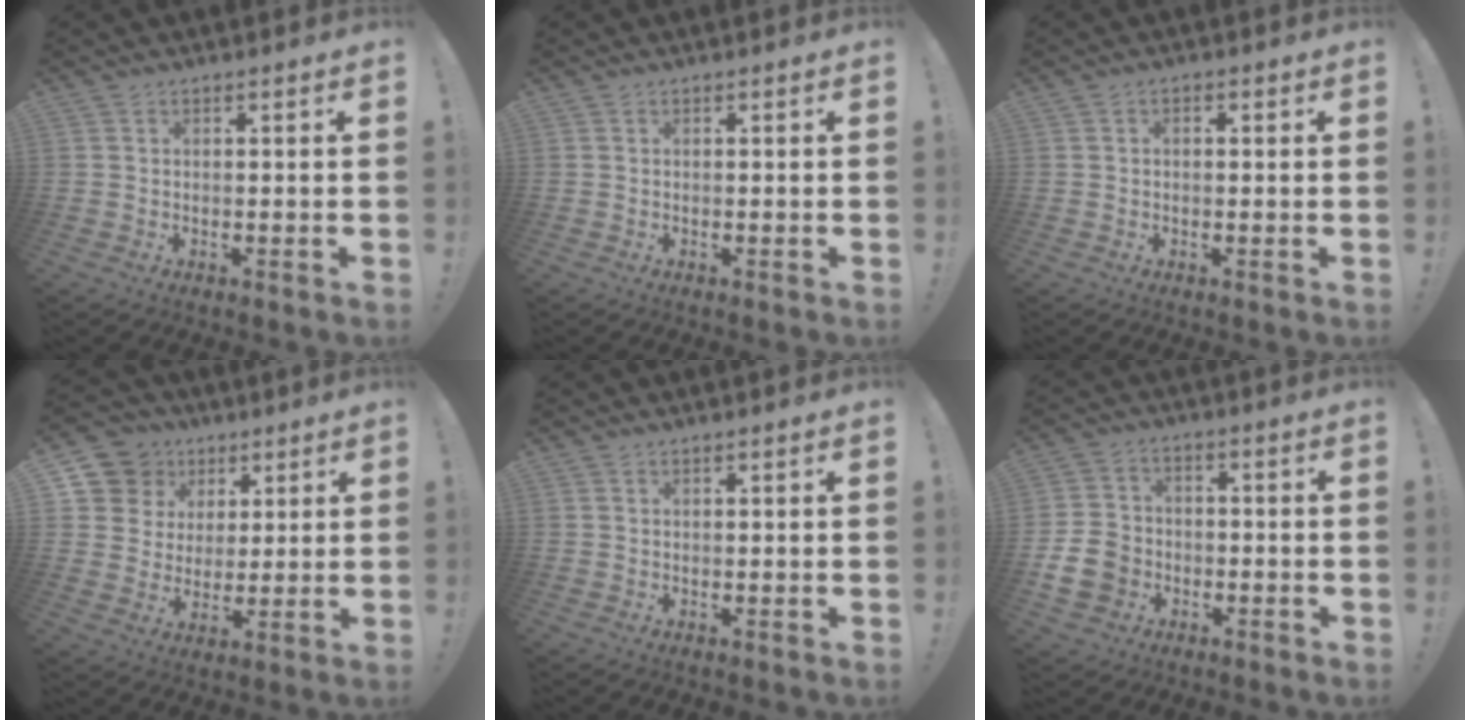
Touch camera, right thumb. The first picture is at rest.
{"total": 0.0}
{"total": 1.1, "force": [-0.5, 0.7, 0.7], "torque": [-0.007, 0.003, -0.011]}
{"total": 11.3, "force": [5.4, 9.6, 2.5], "torque": [-0.034, -0.028, 0.110]}
{"total": 0.6, "force": [0.5, -0.1, 0.3], "torque": [-0.003, -0.001, 0.009]}
{"total": 10.7, "force": [-4.3, 8.5, 4.8], "torque": [-0.092, 0.036, -0.076]}